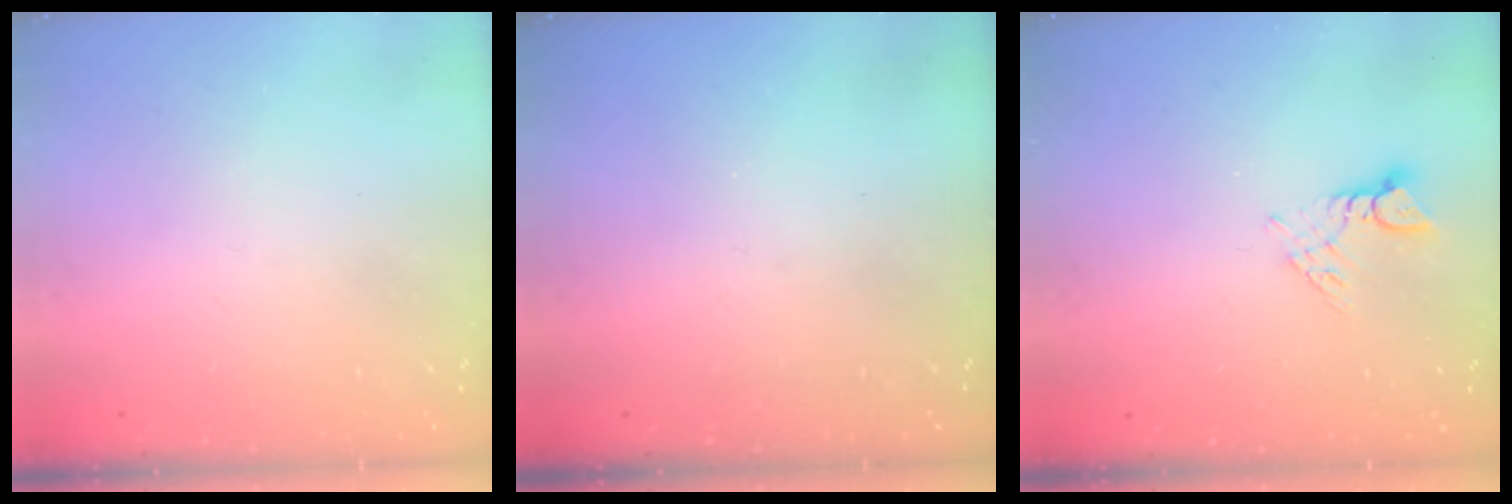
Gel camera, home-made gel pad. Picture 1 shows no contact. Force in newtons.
{"total": 0.0}
{"total": 5.5, "press": 5.5, "slide": 0.3}